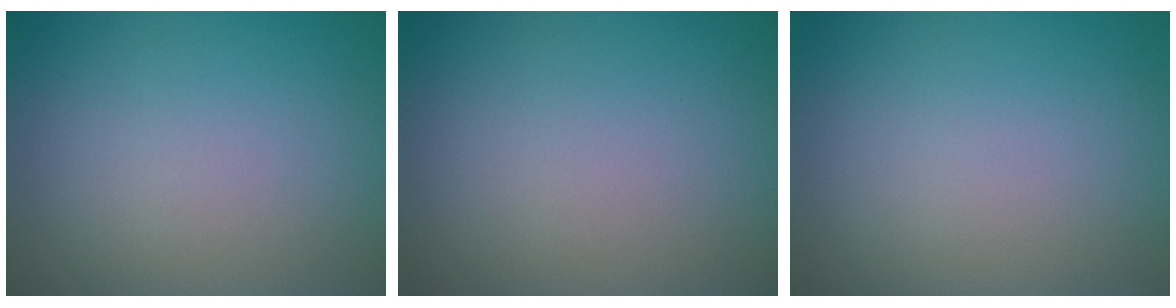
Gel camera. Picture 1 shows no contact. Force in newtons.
{"total": 0.0}
{"total": 0.0}